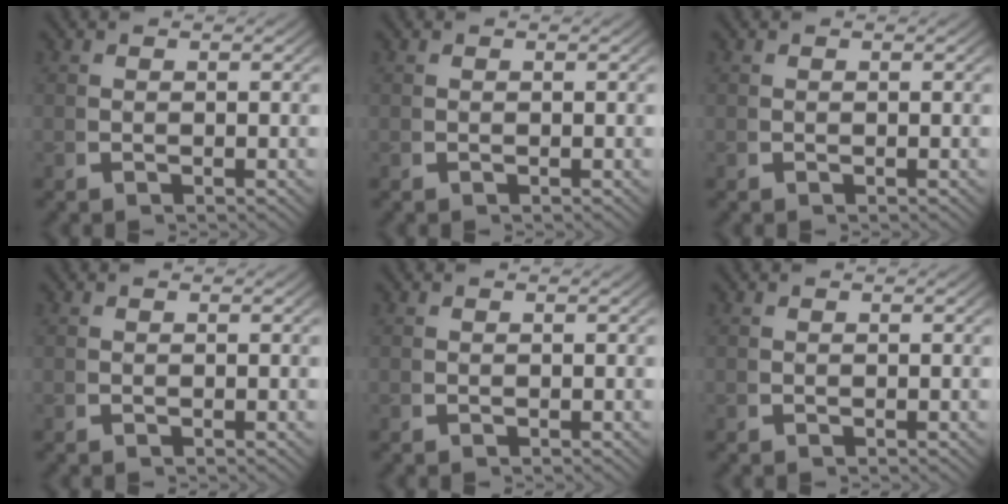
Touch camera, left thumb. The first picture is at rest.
{"total": 0.0}
{"total": 0.0}
{"total": 0.0}
{"total": 0.0}
{"total": 0.0}